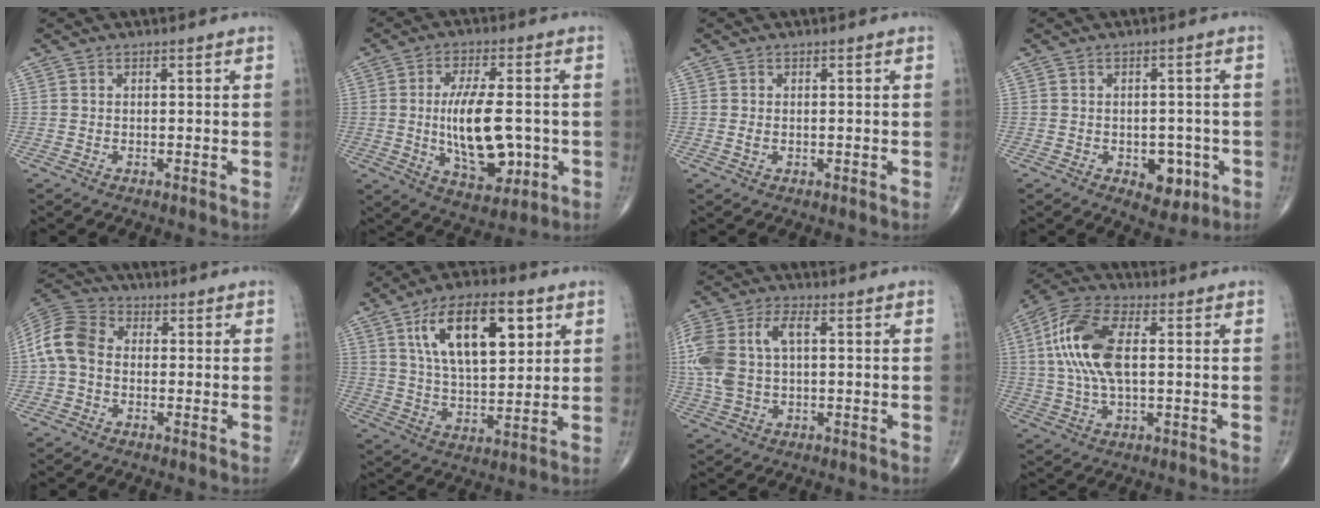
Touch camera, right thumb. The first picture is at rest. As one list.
[{"total": 14.3, "force": [-1.1, 6.6, 12.7], "torque": [-0.201, -0.004, -0.007]}, {"total": 1.1, "force": [-0.1, 0.7, 0.8], "torque": [-0.020, 0.001, -0.001]}, {"total": 6.1, "force": [-2.1, 3.8, 4.2], "torque": [-0.024, 0.006, -0.021]}, {"total": 9.1, "force": [-0.5, 6.7, 6.1], "torque": [-0.120, 0.025, -0.024]}, {"total": 17.2, "force": [6.9, 7.6, 13.8], "torque": [-0.208, -0.020, 0.123]}, {"total": 13.0, "force": [1.4, 7.3, 10.7], "torque": [-0.260, 0.023, 0.031]}, {"total": 14.2, "force": [1.9, 6.5, 12.4], "torque": [-0.274, 0.016, 0.034]}]